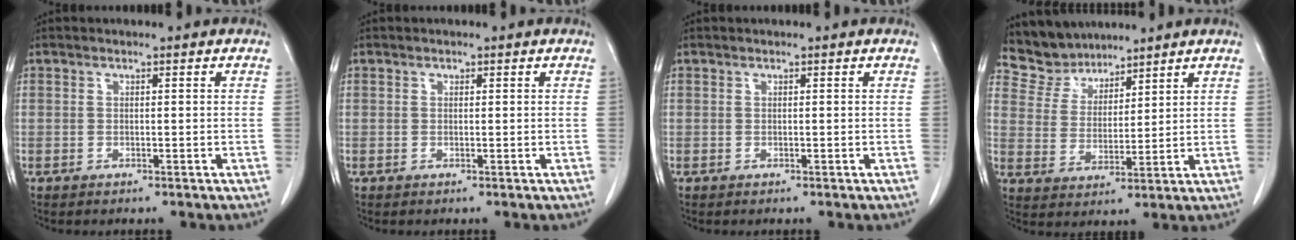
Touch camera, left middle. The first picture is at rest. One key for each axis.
{"total": 0.0}
{"total": 0.0}
{"total": 6.8, "fx": 6.3, "fy": 2.5, "fz": -0.3, "tx": -0.003, "ty": 0.010, "tz": 0.134}